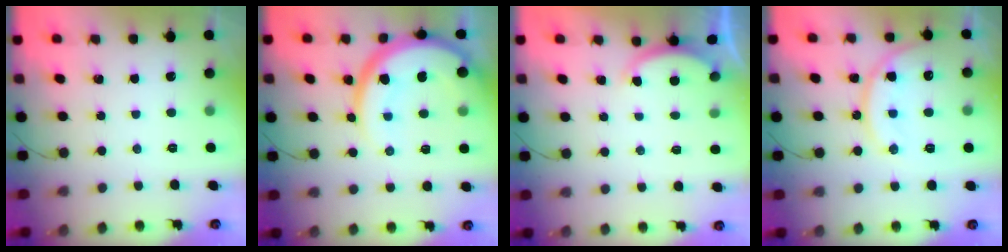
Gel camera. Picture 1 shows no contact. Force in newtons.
{"total": 15.3, "press": 15.2, "slide": 1.3}
{"total": 1.9, "press": 1.8, "slide": 0.5}
{"total": 13.6, "press": 13.5, "slide": 1.3}